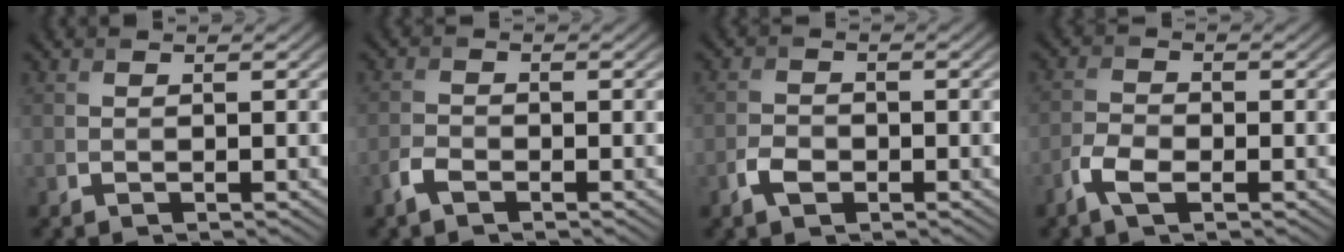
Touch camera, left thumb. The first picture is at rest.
{"total": 2.1, "force": [-1.5, 0.9, 1.1], "torque": [-0.028, 0.000, -0.037]}
{"total": 2.6, "force": [-1.4, 1.7, 1.5], "torque": [-0.032, 0.000, -0.031]}
{"total": 3.6, "force": [-2.0, 1.6, 2.5], "torque": [-0.056, 0.000, -0.049]}